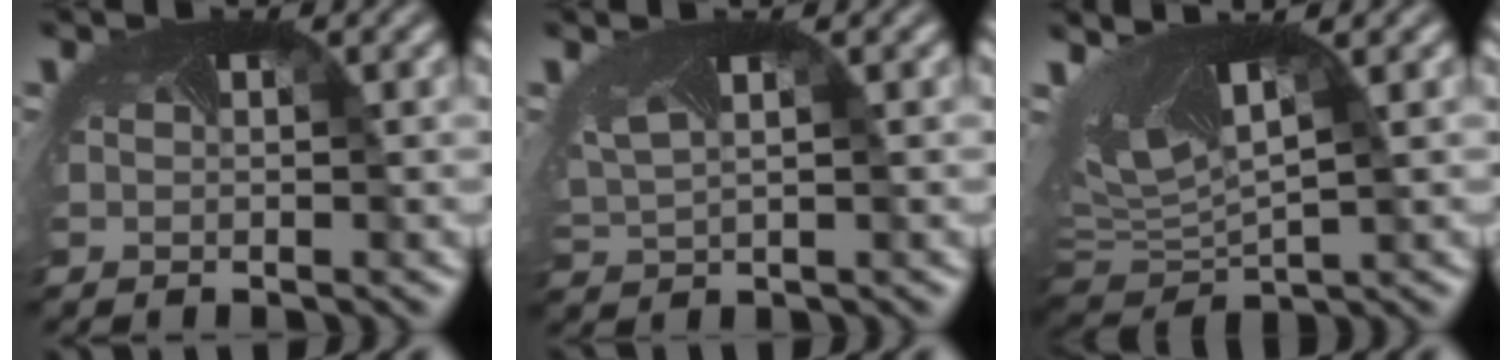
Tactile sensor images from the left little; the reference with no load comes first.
{"total": 2.3, "force": [1.3, 1.0, 1.5], "torque": [-0.052, 0.000, 0.040]}
{"total": 8.9, "force": [2.0, 4.5, 7.4], "torque": [-0.159, -0.011, 0.047]}